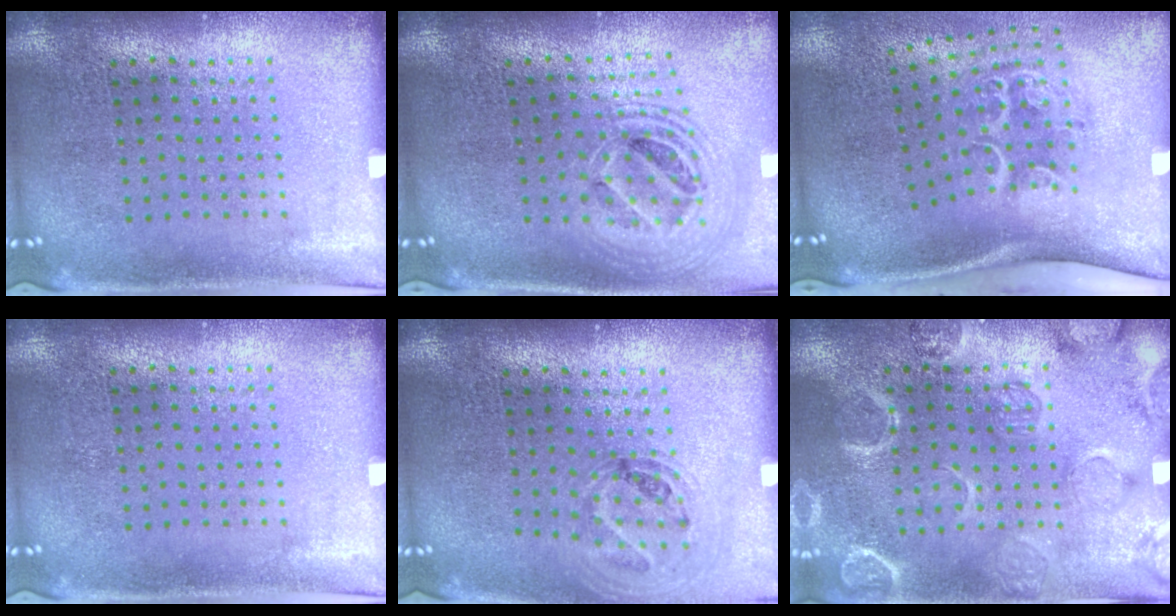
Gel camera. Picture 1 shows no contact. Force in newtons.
{"total": 2.1, "press": 1.6, "slide": 1.4}
{"total": 2.2, "press": 1.4, "slide": 1.7}
{"total": 0.0}
{"total": 1.0, "press": 0.9, "slide": 0.2}
{"total": 2.4, "press": 2.3, "slide": 0.6}